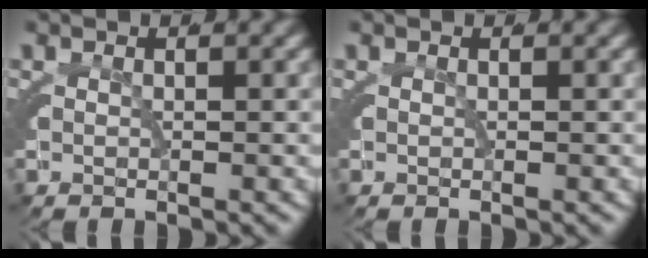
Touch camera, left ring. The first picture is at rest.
{"total": 0.0}